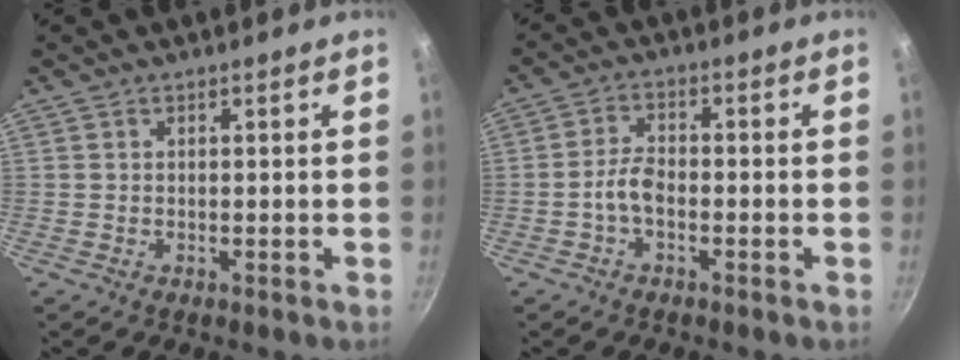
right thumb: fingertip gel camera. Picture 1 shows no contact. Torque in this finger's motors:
{"motor_torque": [0.53, 0.82, 0.51, -0.40, 0.01]}